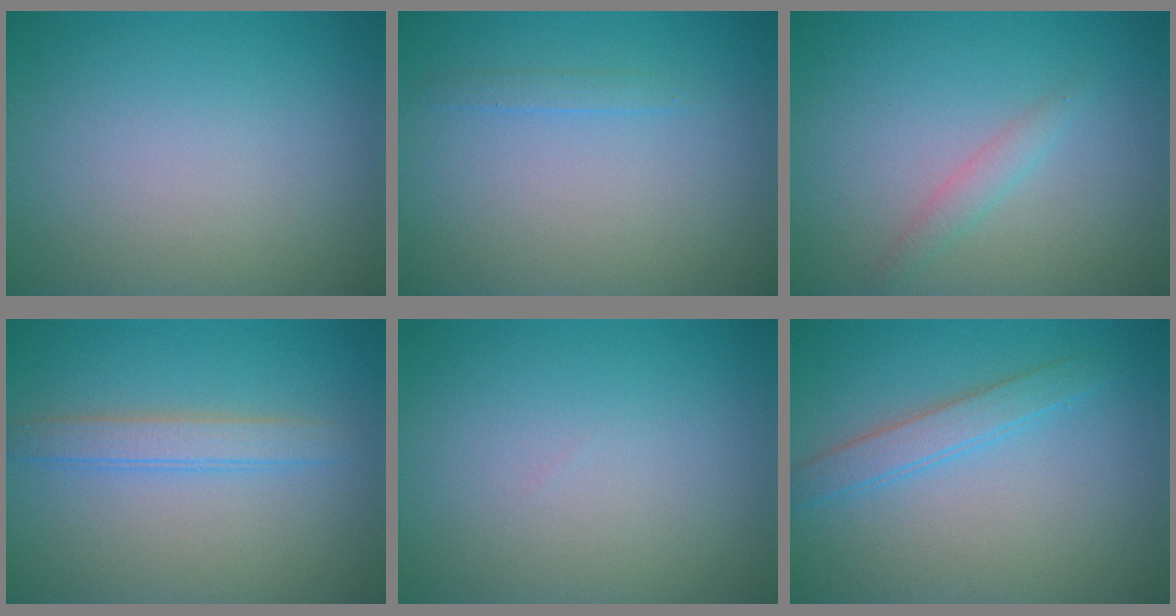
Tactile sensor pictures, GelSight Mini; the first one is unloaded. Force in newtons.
{"total": 0.9, "press": 0.9, "slide": 0.1}
{"total": 1.4, "press": 1.4, "slide": 0.1}
{"total": 2.4, "press": 2.3, "slide": 0.2}
{"total": 0.0}
{"total": 2.3, "press": 2.3, "slide": 0.0}